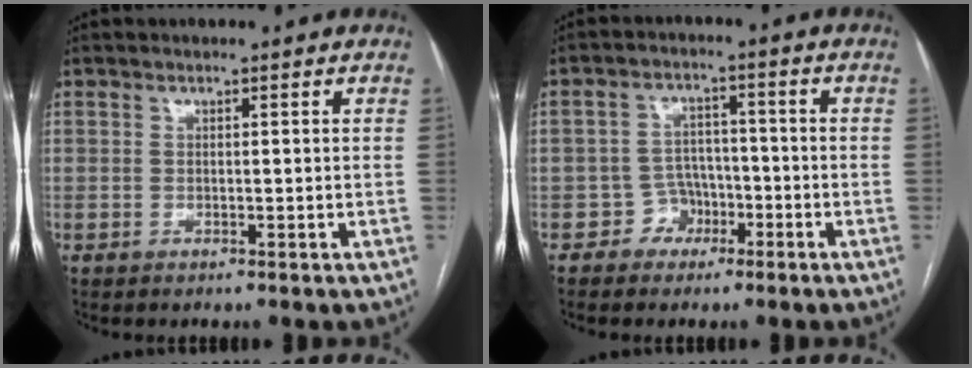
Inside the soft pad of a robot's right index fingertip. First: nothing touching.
{"total": 4.5, "force": [-2.2, 3.9, 0.5], "torque": [0.002, 0.018, -0.036]}